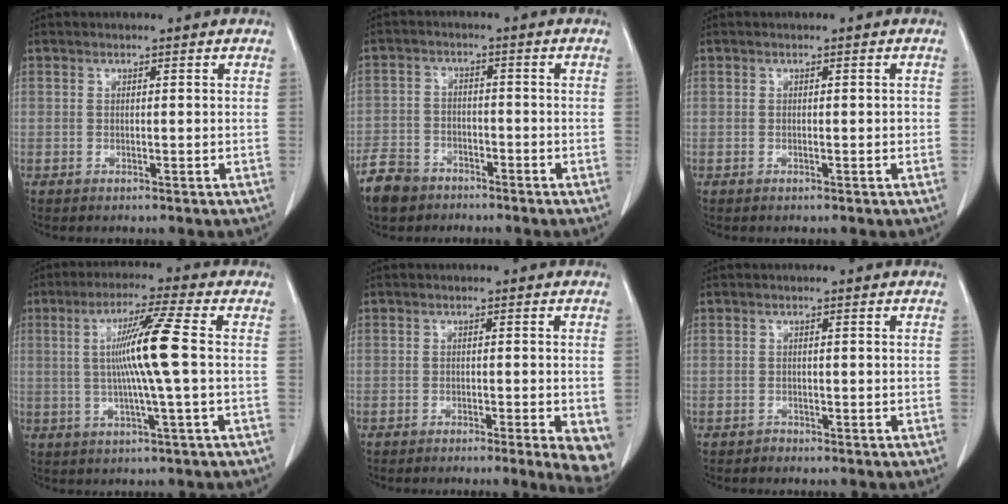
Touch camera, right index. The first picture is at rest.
{"total": 6.4, "force": [-5.0, 3.6, 1.7], "torque": [-0.043, -0.004, -0.094]}
{"total": 0.7, "force": [-0.3, 0.2, 0.6], "torque": [-0.005, 0.002, -0.003]}
{"total": 9.5, "force": [0.5, -1.5, 9.4], "torque": [-0.175, 0.000, 0.009]}
{"total": 7.4, "force": [-4.3, 1.0, 5.9], "torque": [-0.056, -0.011, -0.061]}
{"total": 0.6, "force": [-0.5, 0.3, -0.2], "torque": [-0.002, 0.000, -0.011]}